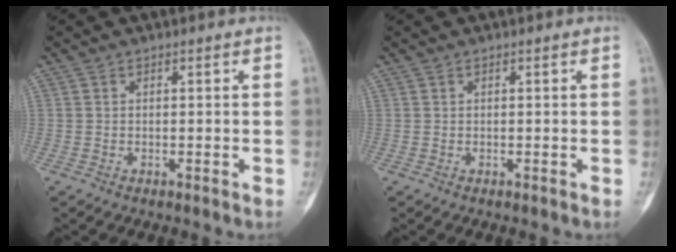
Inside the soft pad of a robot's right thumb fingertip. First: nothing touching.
{"total": 0.0}